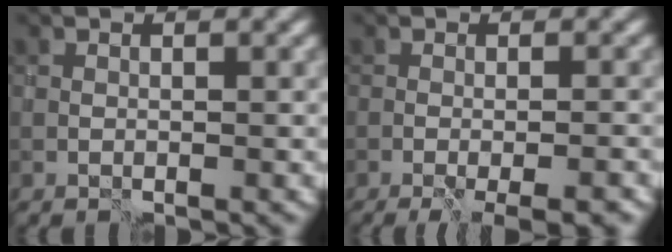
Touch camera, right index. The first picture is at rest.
{"total": 4.9, "force": [-3.1, 0.8, 3.7], "torque": [-0.038, -0.007, -0.032]}